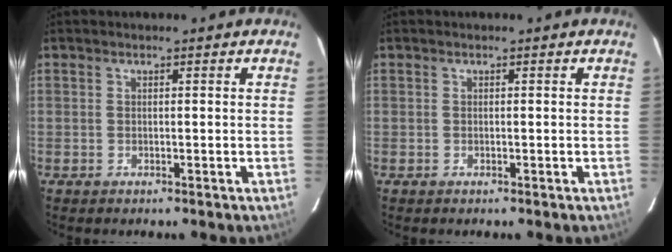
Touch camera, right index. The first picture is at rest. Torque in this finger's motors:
{"motor_torque": [-0.02, 0.00, 0.04, 0.01]}